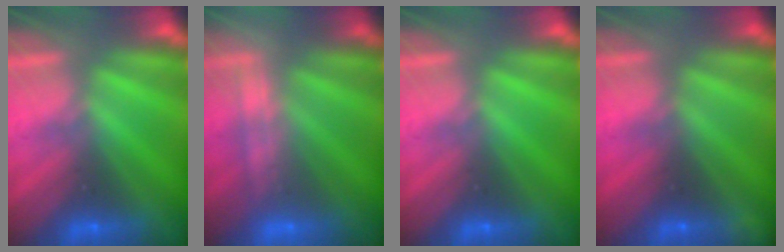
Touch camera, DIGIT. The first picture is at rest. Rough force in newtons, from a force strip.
{"total": 2.2}
{"total": 0.0}
{"total": 2.4}